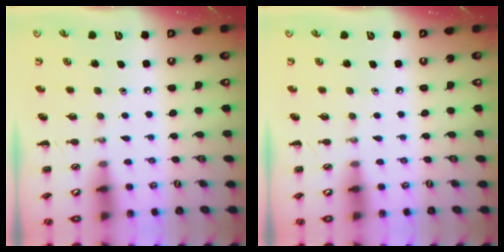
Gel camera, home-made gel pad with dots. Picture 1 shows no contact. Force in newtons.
{"total": 0.0}